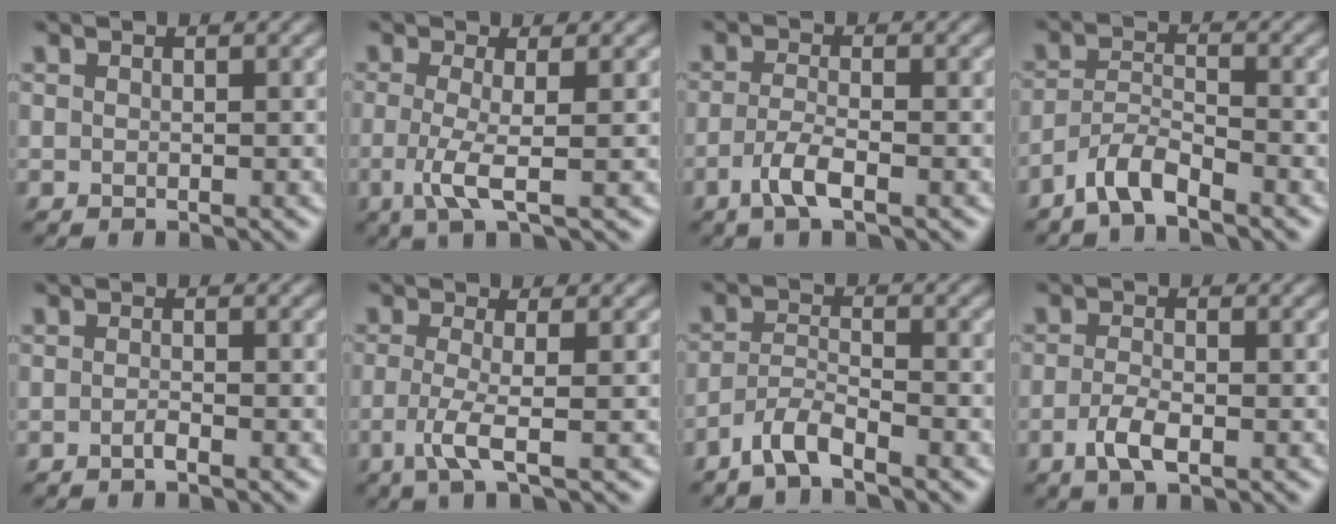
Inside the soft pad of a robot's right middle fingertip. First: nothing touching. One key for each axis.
{"total": 3.3, "fx": -0.7, "fy": 0.6, "fz": 3.1, "tx": -0.070, "ty": -0.012, "tz": -0.016}
{"total": 2.7, "fx": -1.4, "fy": 0.7, "fz": 2.3, "tx": -0.051, "ty": 0.000, "tz": -0.033}
{"total": 3.4, "fx": -2.7, "fy": 0.7, "fz": 1.8, "tx": -0.036, "ty": 0.006, "tz": -0.061}
{"total": 0.8, "fx": -0.5, "fy": 0.1, "fz": 0.6, "tx": -0.013, "ty": 0.002, "tz": -0.011}
{"total": 3.1, "fx": -0.9, "fy": 0.5, "fz": 2.9, "tx": -0.065, "ty": -0.009, "tz": -0.024}
{"total": 3.0, "fx": -2.4, "fy": 0.5, "fz": 1.8, "tx": -0.035, "ty": 0.004, "tz": -0.055}
{"total": 2.4, "fx": -1.0, "fy": 0.9, "fz": 2.0, "tx": -0.047, "ty": -0.003, "tz": -0.023}